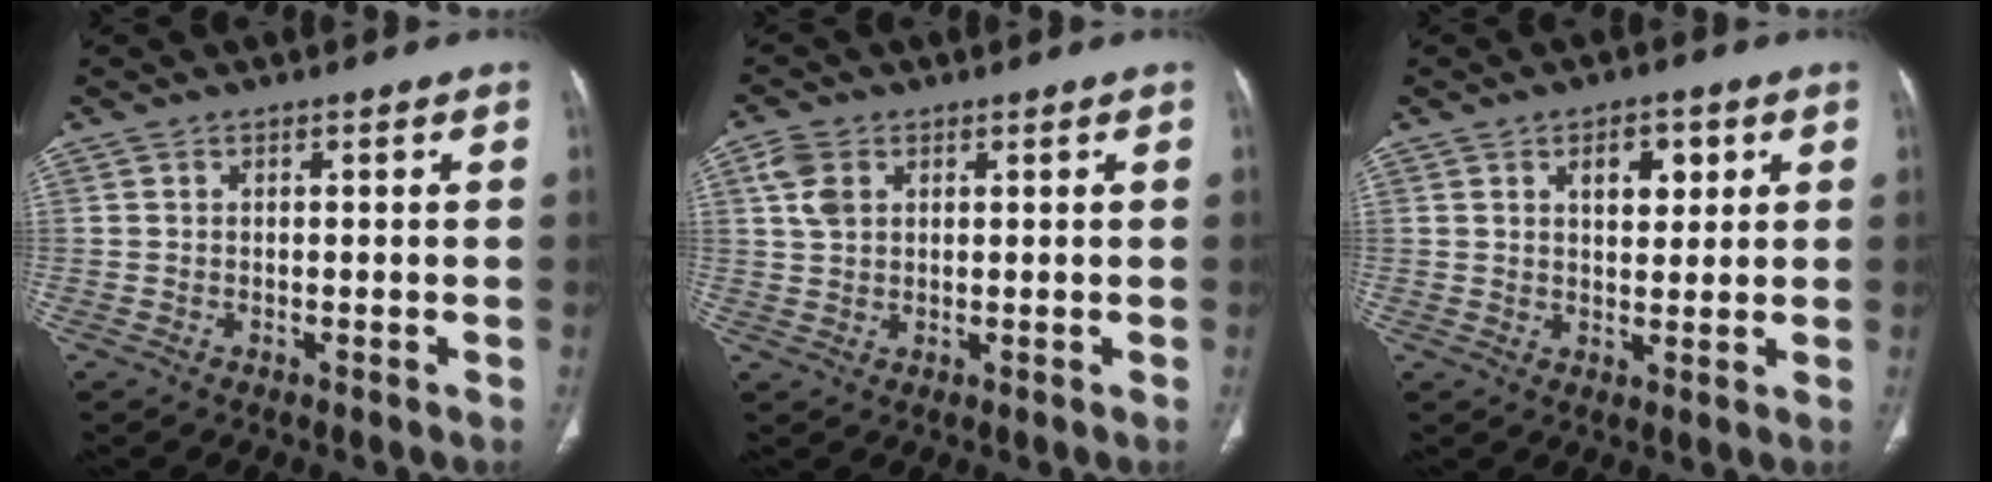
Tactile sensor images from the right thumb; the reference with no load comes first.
{"total": 4.7, "force": [1.8, 3.2, 2.9], "torque": [-0.060, 0.004, 0.038]}
{"total": 6.0, "force": [2.4, 3.3, 4.3], "torque": [-0.043, -0.010, 0.036]}